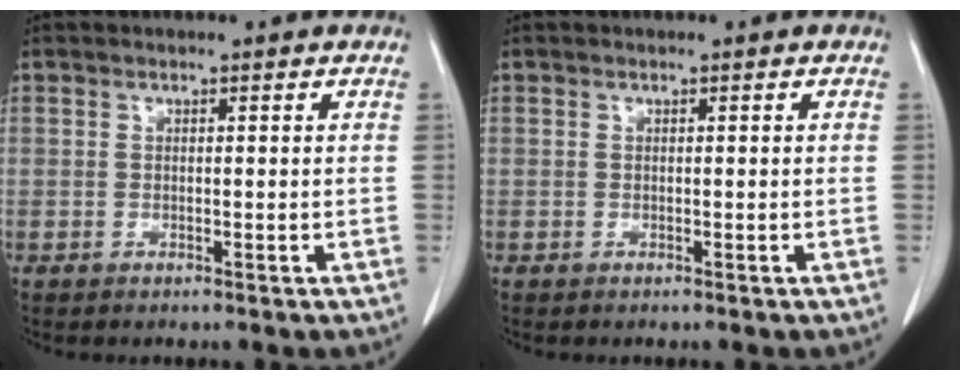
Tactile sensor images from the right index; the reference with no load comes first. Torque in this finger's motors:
{"motor_torque": [-0.01, -0.07, 0.02, 0.01]}